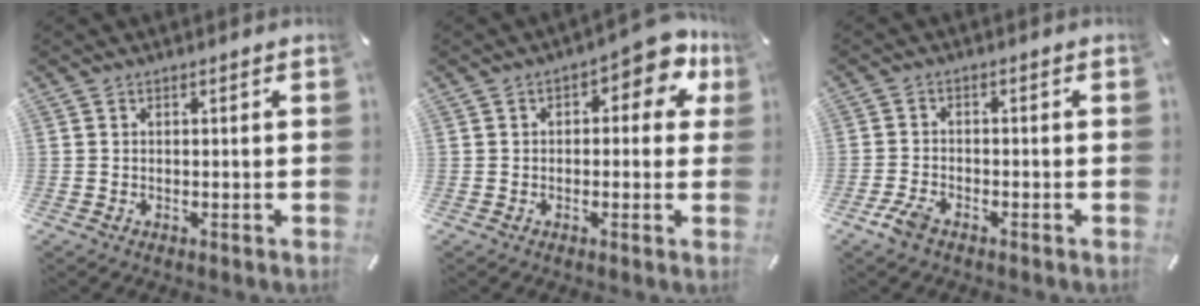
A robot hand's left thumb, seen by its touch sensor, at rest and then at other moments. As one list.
[{"total": 9.3, "force": [3.9, 4.2, 7.4], "torque": [-0.090, -0.018, 0.060]}, {"total": 3.7, "force": [-2.6, 1.5, 2.1], "torque": [-0.054, 0.005, -0.053]}]